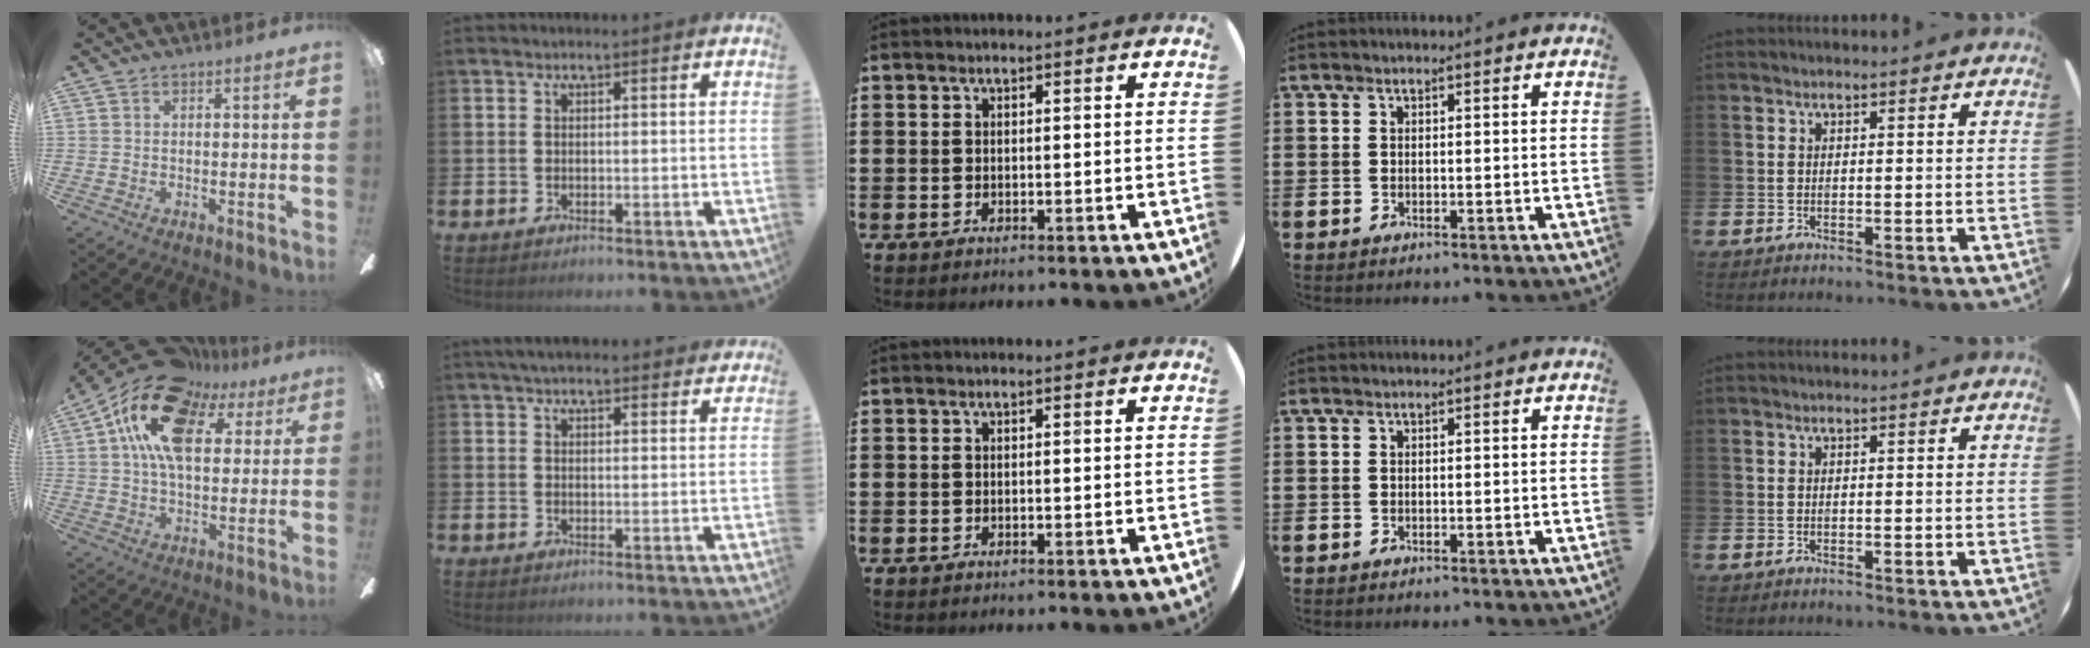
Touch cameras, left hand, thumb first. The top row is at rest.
{"thumb": {"total": 19.9, "force": [8.7, 10.9, 14.1], "torque": [-0.275, -0.012, 0.149]}, "index": {"total": 3.7, "force": [3.4, 0.8, 1.1], "torque": [-0.027, -0.009, 0.063]}}